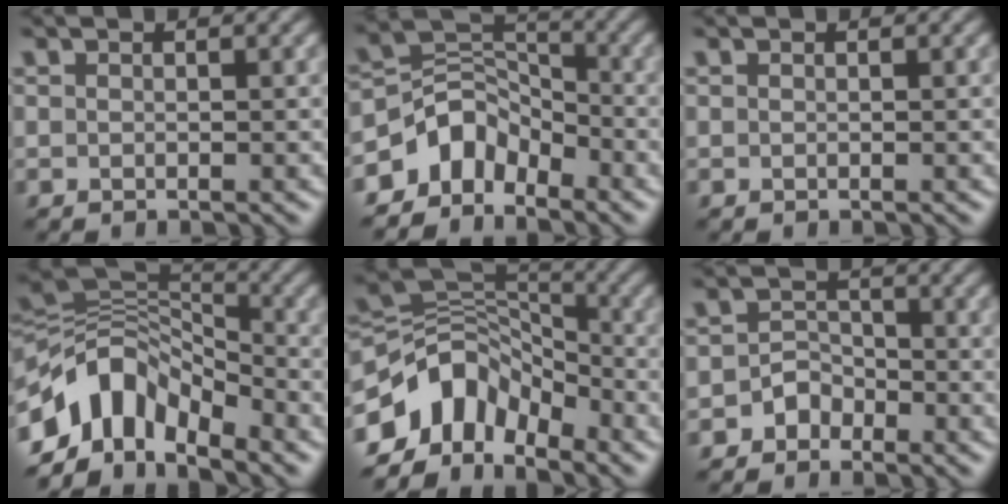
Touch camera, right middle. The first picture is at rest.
{"total": 4.9, "force": [-3.6, 3.0, 1.5], "torque": [-0.013, 0.008, -0.076]}
{"total": 0.0}
{"total": 9.2, "force": [-5.3, 5.1, 5.5], "torque": [-0.089, 0.009, -0.107]}
{"total": 7.7, "force": [-4.5, 5.0, 3.7], "torque": [-0.055, 0.010, -0.095]}
{"total": 1.9, "force": [-1.3, 1.4, 0.3], "torque": [0.000, 0.012, -0.027]}